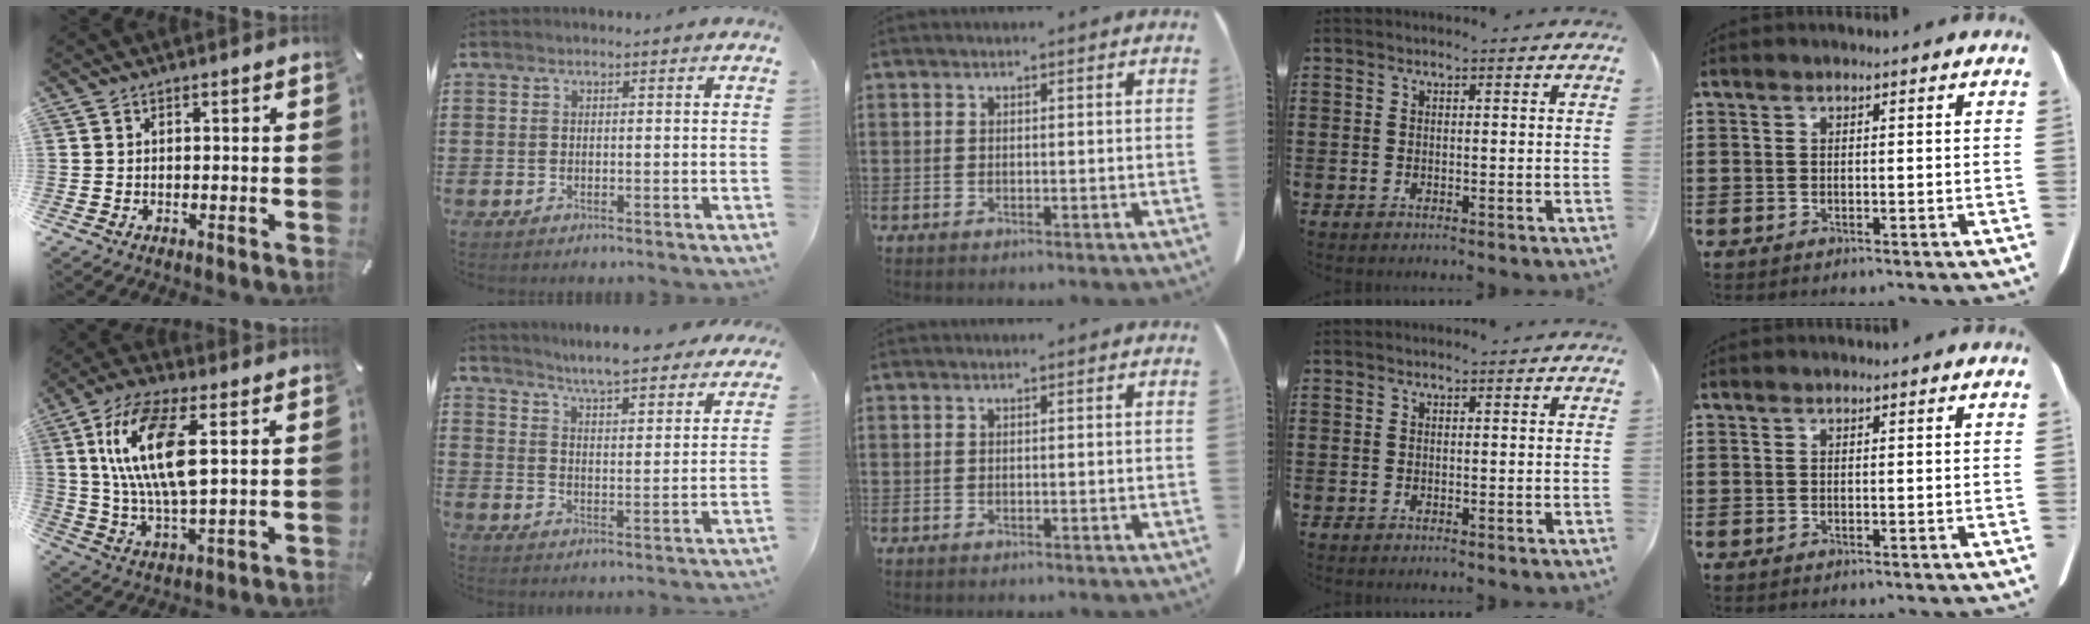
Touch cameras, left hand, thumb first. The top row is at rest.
{"thumb": {"total": 16.5, "force": [4.8, 6.9, 14.2], "torque": [-0.299, -0.004, 0.079]}, "index": {"total": 5.4, "force": [5.3, -0.6, 0.8], "torque": [-0.041, -0.040, 0.089]}}